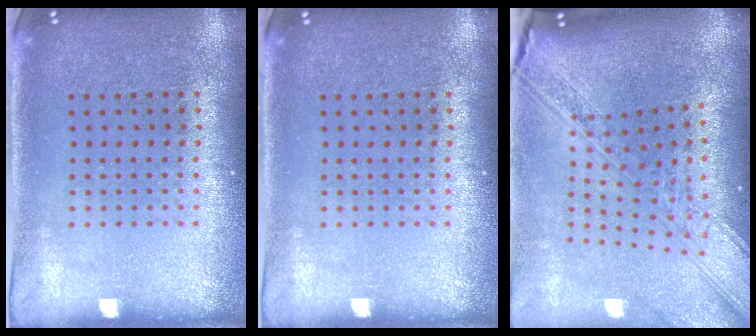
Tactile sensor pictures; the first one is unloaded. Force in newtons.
{"total": 0.0}
{"total": 3.8, "press": 2.7, "slide": 2.7}